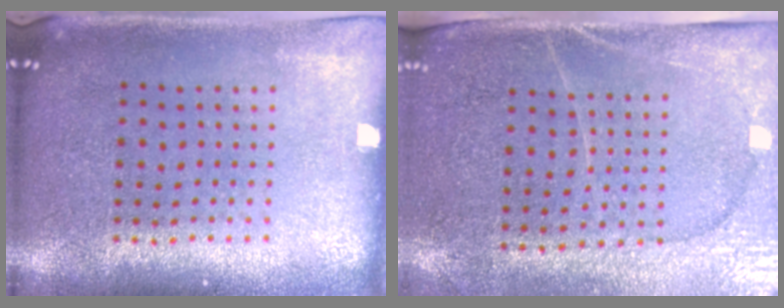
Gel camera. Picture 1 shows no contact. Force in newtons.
{"total": 2.9, "press": 2.7, "slide": 1.2}